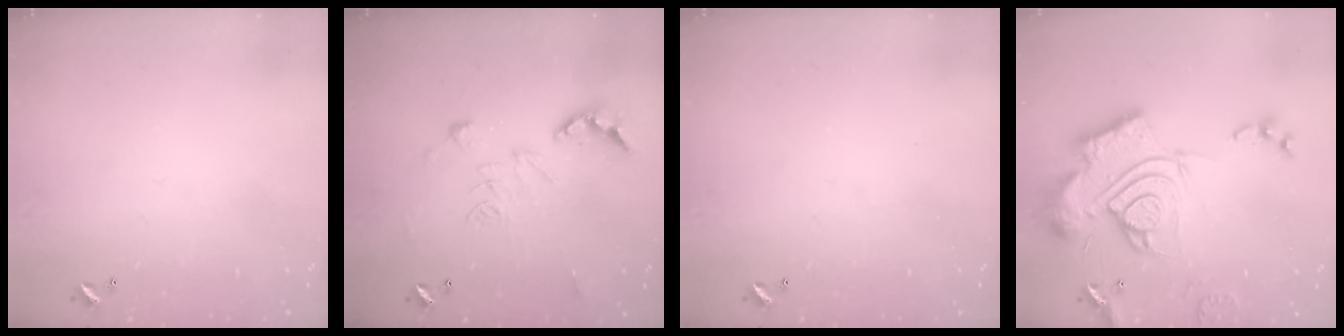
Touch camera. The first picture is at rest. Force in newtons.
{"total": 2.5, "press": 2.0, "slide": 1.5}
{"total": 0.0}
{"total": 23.3, "press": 23.1, "slide": 2.3}